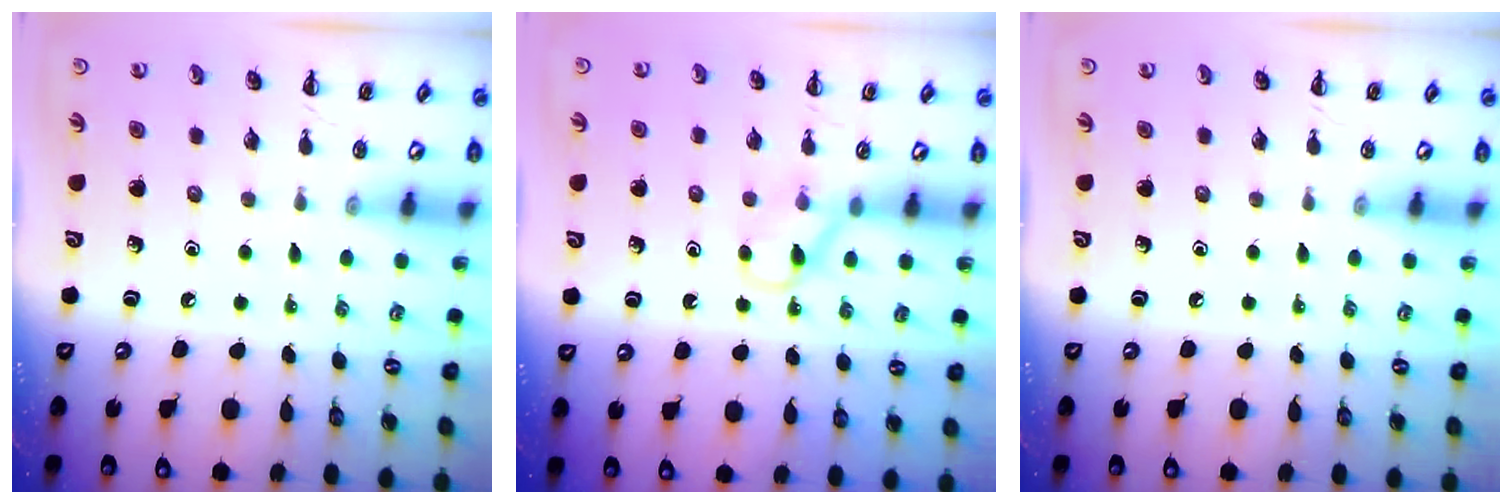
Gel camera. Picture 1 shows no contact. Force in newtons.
{"total": 3.8, "press": 3.6, "slide": 1.3}
{"total": 0.0}